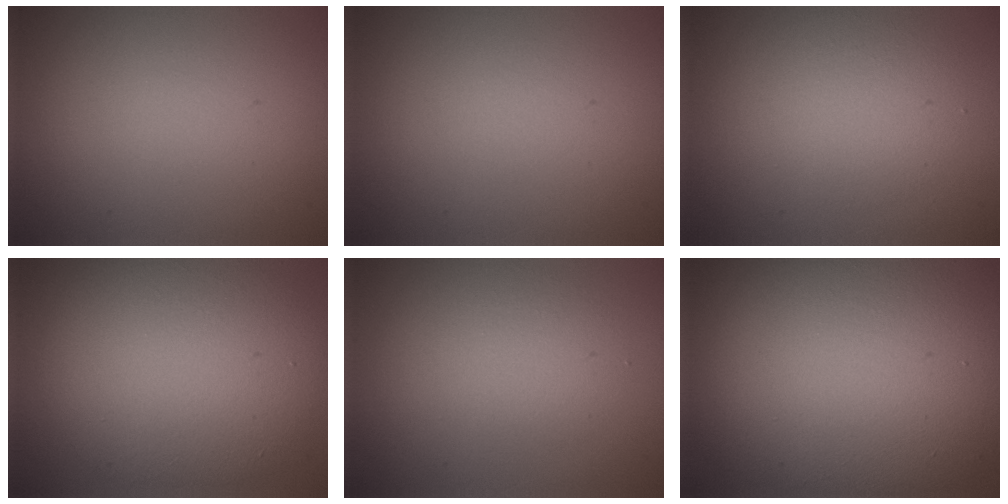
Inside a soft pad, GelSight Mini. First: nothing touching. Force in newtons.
{"total": 0.0}
{"total": 3.0, "press": 3.0, "slide": 0.1}
{"total": 9.7, "press": 9.6, "slide": 0.7}
{"total": 2.3, "press": 2.3, "slide": 0.2}
{"total": 15.5, "press": 15.5, "slide": 0.5}